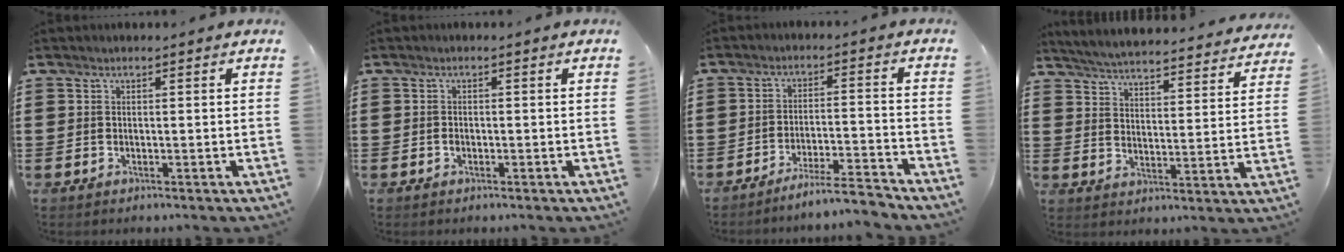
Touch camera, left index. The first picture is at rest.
{"total": 0.8, "force": [-0.5, 0.5, 0.4], "torque": [-0.011, -0.002, -0.009]}
{"total": 5.5, "force": [-5.2, -0.4, 2.0], "torque": [-0.036, -0.011, -0.099]}
{"total": 4.6, "force": [4.5, -0.6, 0.6], "torque": [-0.036, -0.039, 0.074]}